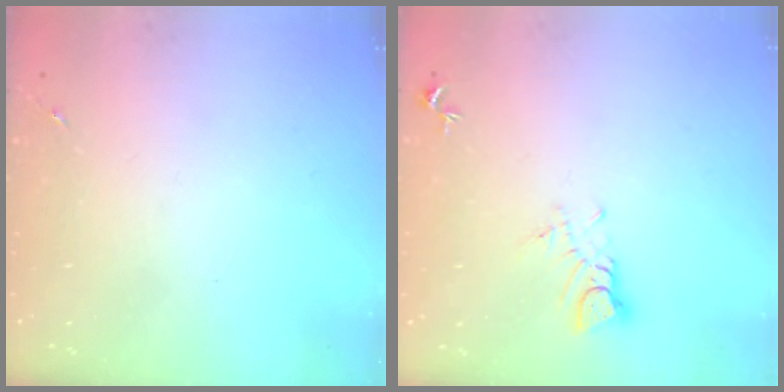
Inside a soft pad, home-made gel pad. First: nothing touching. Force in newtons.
{"total": 4.4, "press": 4.4, "slide": 0.3}